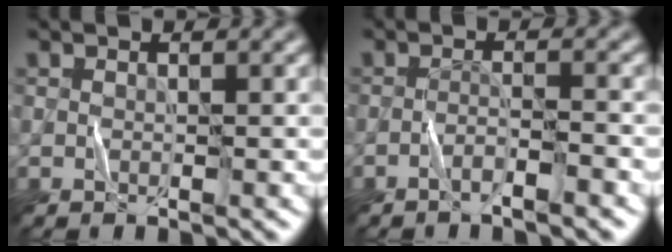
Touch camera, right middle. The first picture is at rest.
{"total": 1.9, "force": [-1.7, -0.2, 0.8], "torque": [-0.008, 0.009, -0.036]}